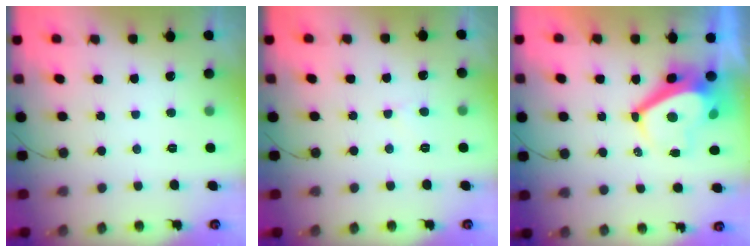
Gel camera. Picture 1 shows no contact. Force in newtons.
{"total": 4.6, "press": 4.6, "slide": 0.5}
{"total": 6.9, "press": 6.9, "slide": 0.8}